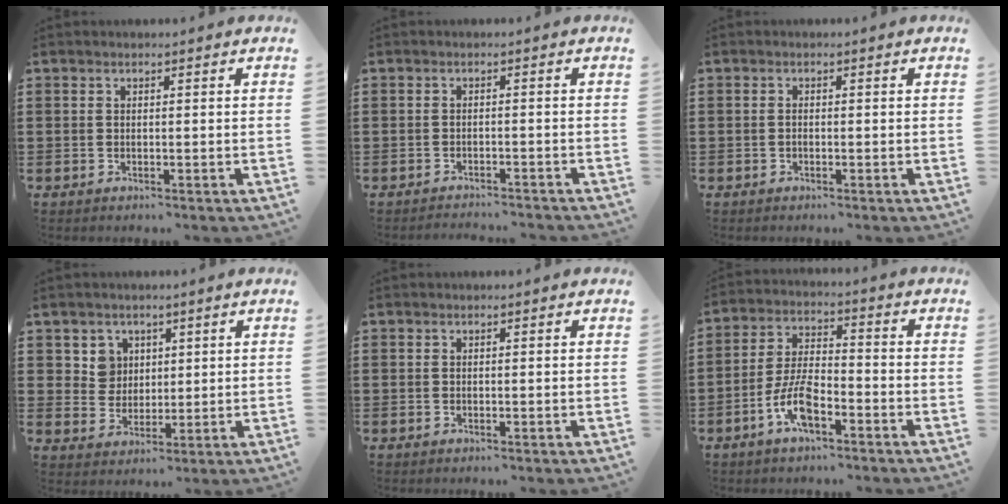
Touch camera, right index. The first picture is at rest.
{"total": 1.8, "force": [-1.8, -0.2, 0.0], "torque": [-0.005, -0.001, -0.038]}
{"total": 0.6, "force": [-0.3, 0.4, 0.4], "torque": [-0.010, -0.001, -0.005]}
{"total": 4.8, "force": [2.1, 4.2, 0.7], "torque": [-0.027, 0.011, 0.038]}
{"total": 0.0}
{"total": 7.6, "force": [-4.0, 2.9, 5.8], "torque": [-0.135, -0.001, -0.078]}